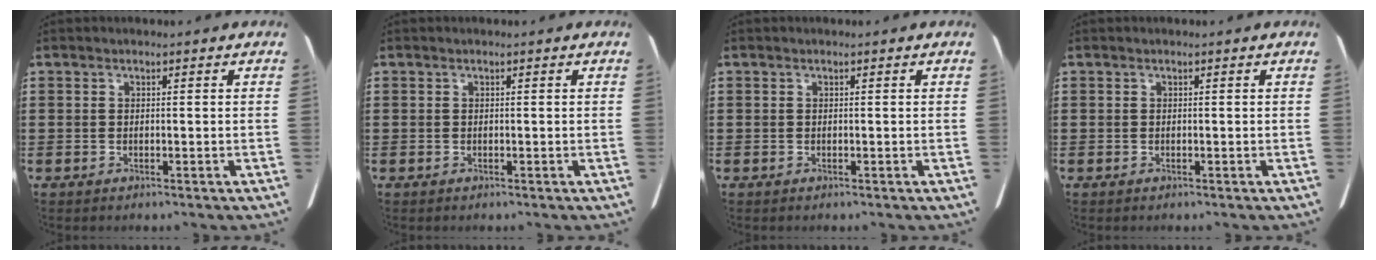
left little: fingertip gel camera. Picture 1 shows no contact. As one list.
[{"total": 0.0}, {"total": 0.0}, {"total": 0.0}]